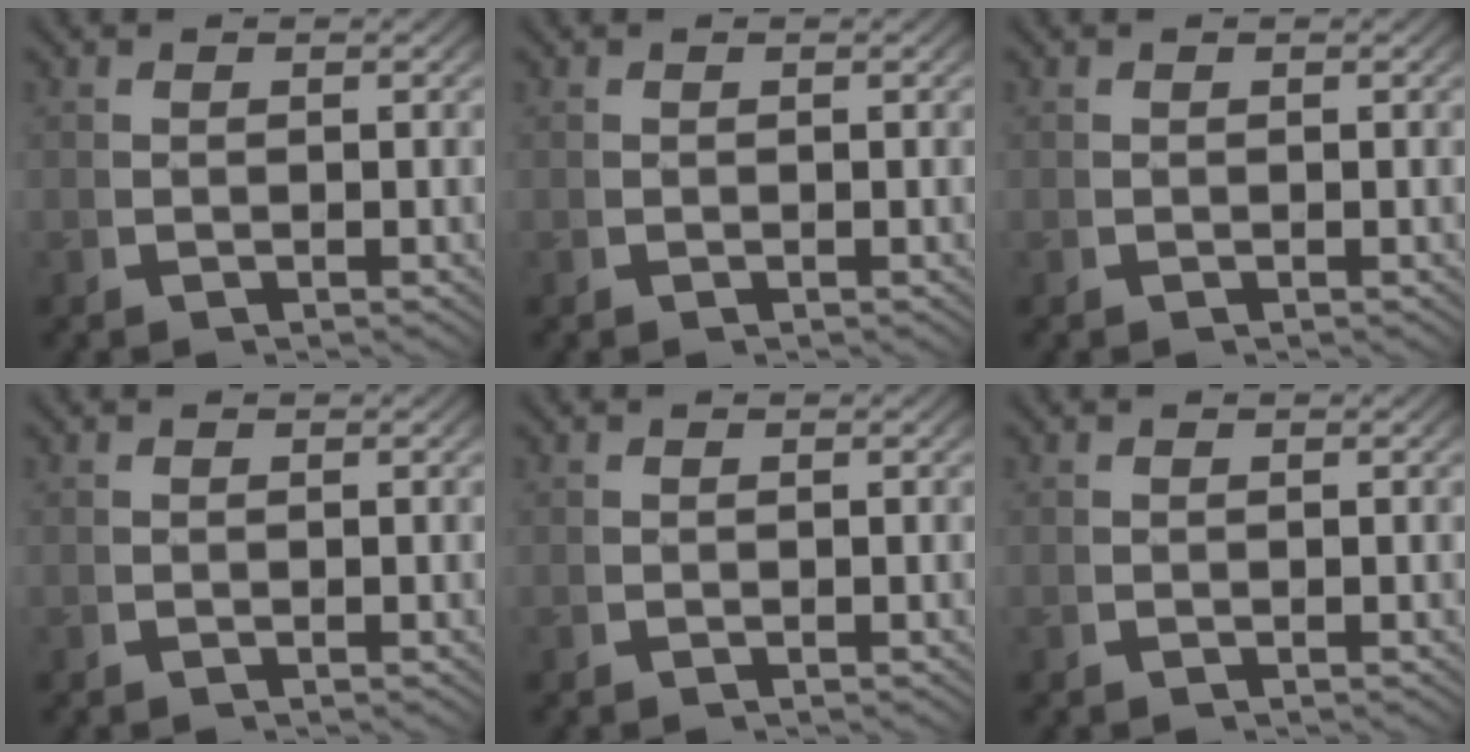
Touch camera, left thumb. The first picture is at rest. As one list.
[{"total": 0.0}, {"total": 0.0}, {"total": 0.0}, {"total": 0.0}, {"total": 0.0}]